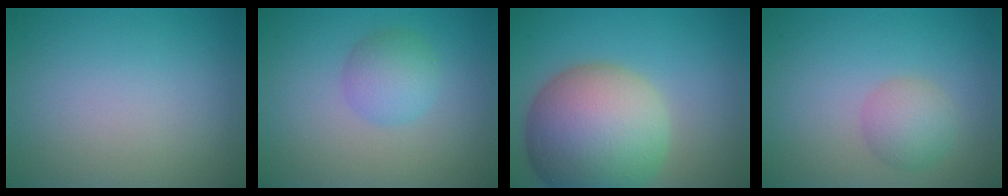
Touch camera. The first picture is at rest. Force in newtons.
{"total": 2.8, "press": 2.8, "slide": 0.1}
{"total": 12.5, "press": 12.4, "slide": 0.9}
{"total": 2.5, "press": 2.5, "slide": 0.1}